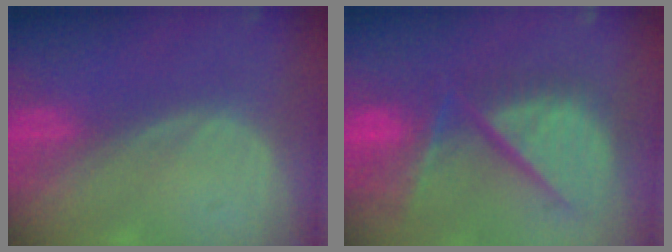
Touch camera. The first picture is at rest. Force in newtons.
{"total": 13.1, "press": 10.8, "slide": 7.3}